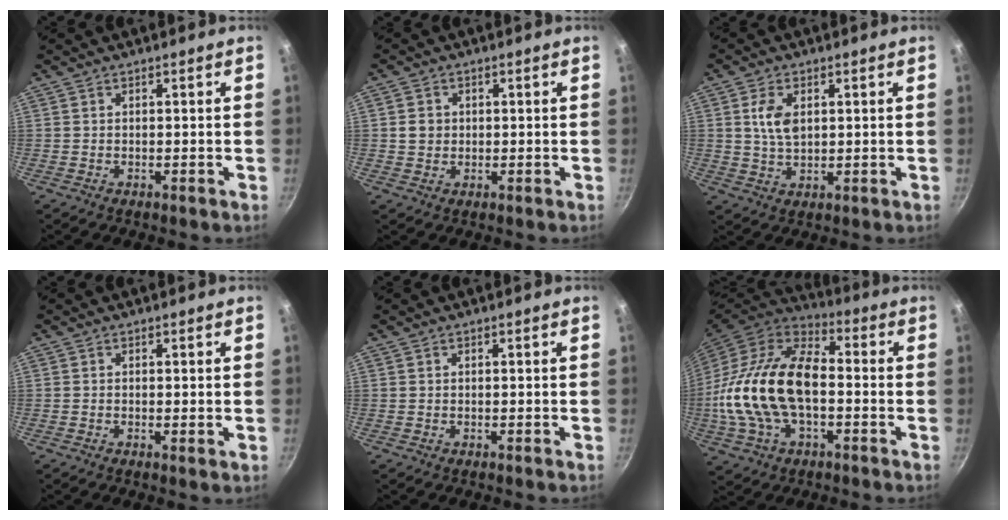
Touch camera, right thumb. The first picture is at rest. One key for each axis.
{"total": 2.9, "fx": 0.3, "fy": 2.7, "fz": 1.2, "tx": -0.011, "ty": 0.006, "tz": 0.003}
{"total": 5.8, "fx": 1.4, "fy": 3.5, "fz": 4.4, "tx": -0.078, "ty": -0.005, "tz": 0.029}
{"total": 0.6, "fx": 0.0, "fy": 0.1, "fz": 0.6, "tx": -0.011, "ty": -0.003, "tz": -0.002}
{"total": 0.0}
{"total": 23.1, "fx": -2.0, "fy": 13.3, "fz": 18.8, "tx": -0.353, "ty": 0.034, "tz": -0.045}